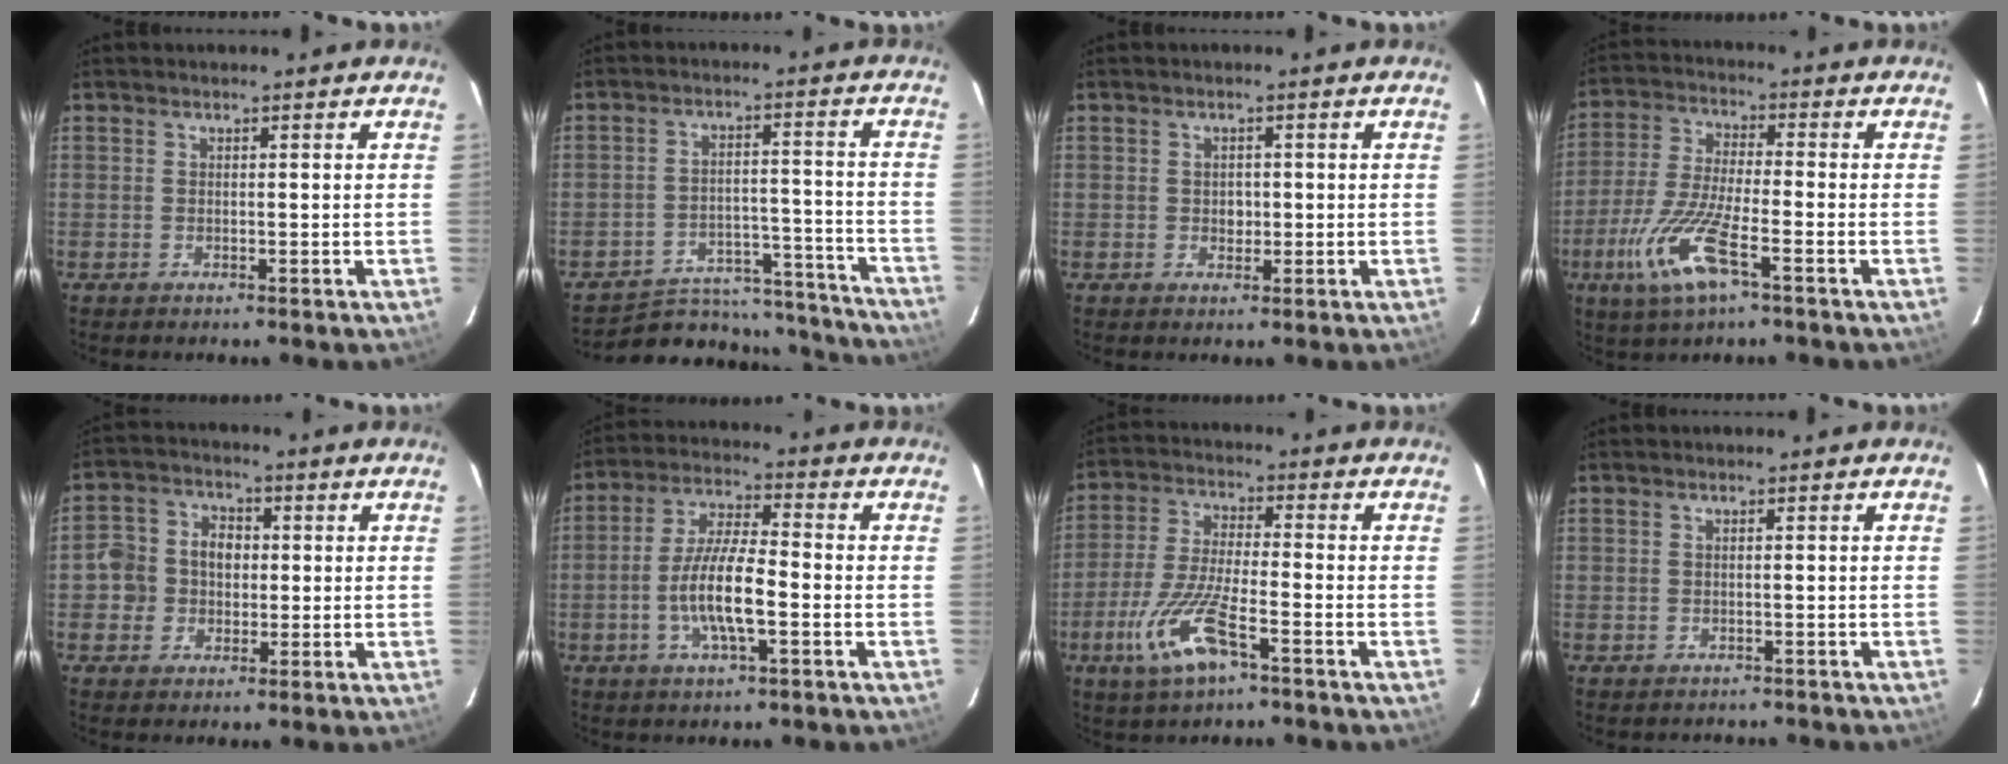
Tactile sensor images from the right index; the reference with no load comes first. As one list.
[{"total": 19.3, "force": [-17.6, 6.9, 4.2], "torque": [-0.082, 0.047, -0.220]}, {"total": 1.8, "force": [-0.2, 1.6, 0.7], "torque": [-0.010, 0.003, -0.003]}, {"total": 12.1, "force": [-5.9, 2.8, 10.2], "torque": [-0.223, -0.014, -0.117]}, {"total": 7.1, "force": [-0.7, 6.6, 2.6], "torque": [-0.052, 0.023, -0.015]}, {"total": 9.9, "force": [-3.0, 2.2, 9.1], "torque": [-0.183, 0.001, -0.058]}, {"total": 11.5, "force": [-5.9, 2.9, 9.4], "torque": [-0.205, -0.011, -0.115]}, {"total": 1.3, "force": [-1.0, 0.9, 0.1], "torque": [0.001, 0.008, -0.007]}]